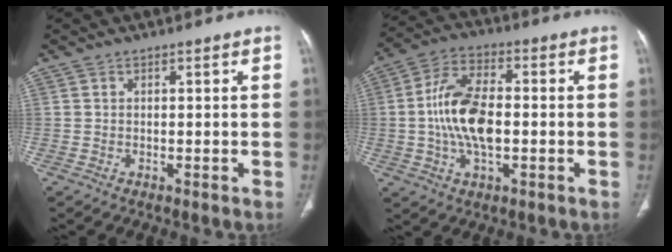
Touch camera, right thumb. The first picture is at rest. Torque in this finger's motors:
{"motor_torque": [2.54, 2.46, 1.49, -1.27, 0.16]}